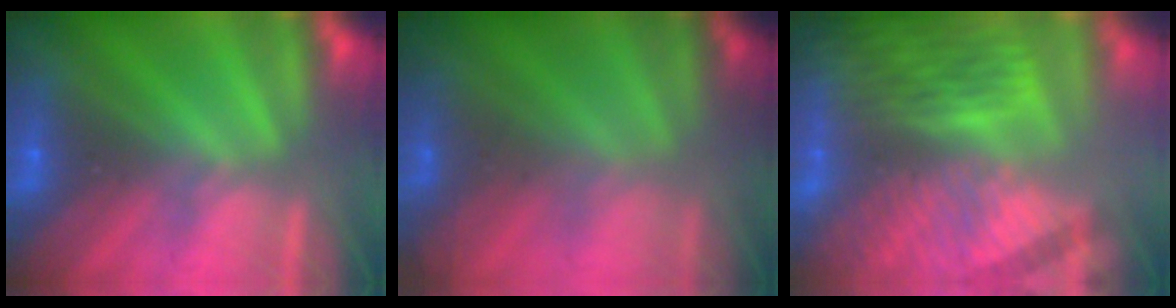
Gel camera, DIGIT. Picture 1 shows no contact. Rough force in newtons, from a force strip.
{"total": 8.2}
{"total": 5.5}